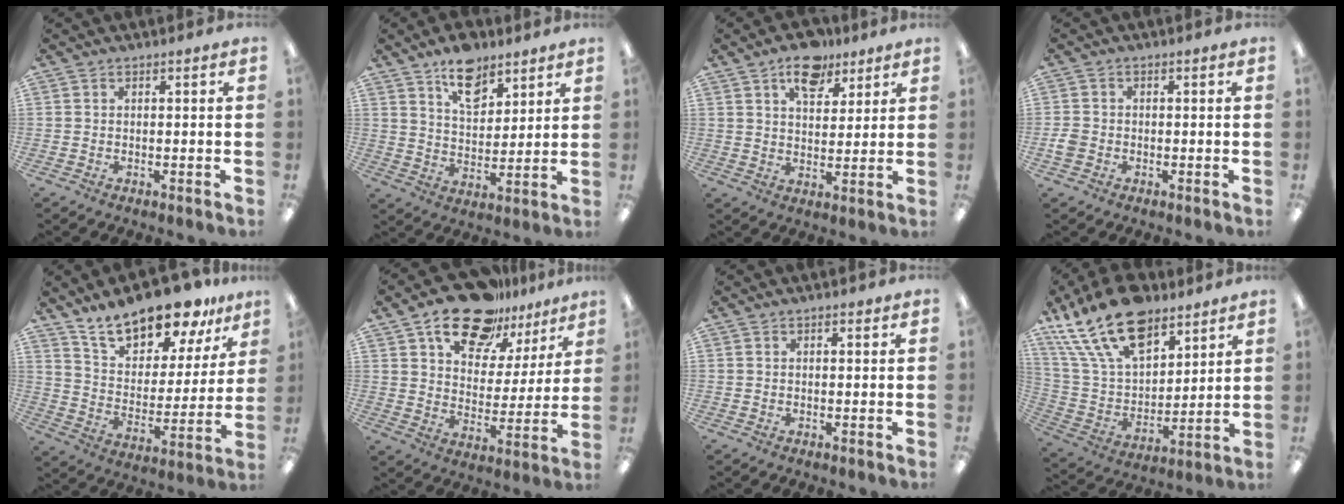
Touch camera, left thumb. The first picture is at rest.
{"total": 11.4, "force": [8.0, 6.2, 5.2], "torque": [-0.070, -0.041, 0.143]}
{"total": 10.7, "force": [7.1, 5.7, 5.6], "torque": [-0.065, -0.036, 0.122]}
{"total": 2.7, "force": [-0.8, 2.2, 1.3], "torque": [-0.020, 0.007, -0.014]}
{"total": 18.0, "force": [15.4, 6.3, 6.9], "torque": [-0.130, -0.109, 0.273]}
{"total": 18.6, "force": [13.7, 9.3, 8.4], "torque": [-0.136, -0.077, 0.241]}
{"total": 0.8, "force": [0.6, 0.3, 0.4], "torque": [-0.002, -0.001, 0.008]}
{"total": 21.8, "force": [14.0, 11.5, 12.2], "torque": [-0.242, -0.070, 0.251]}